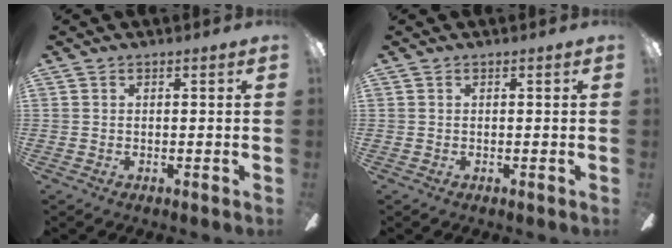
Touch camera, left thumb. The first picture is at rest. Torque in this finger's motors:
{"motor_torque": [0.00, 0.00, -0.02, 0.02, 0.00]}